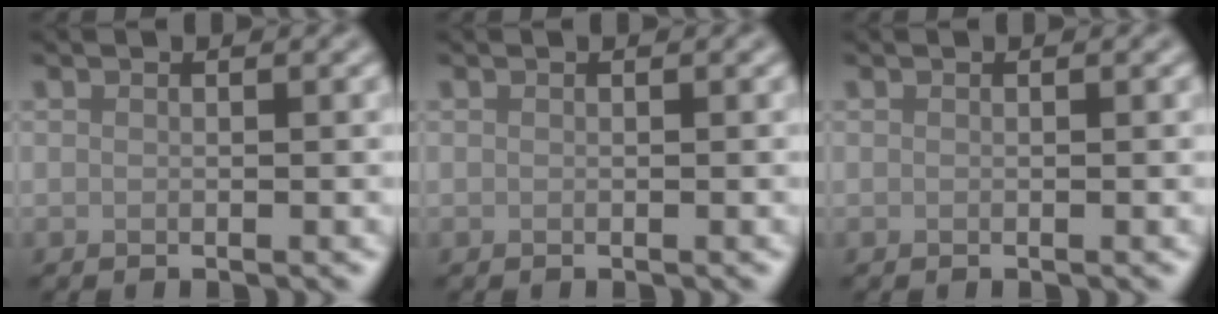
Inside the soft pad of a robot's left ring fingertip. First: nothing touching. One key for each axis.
{"total": 0.0}
{"total": 0.0}